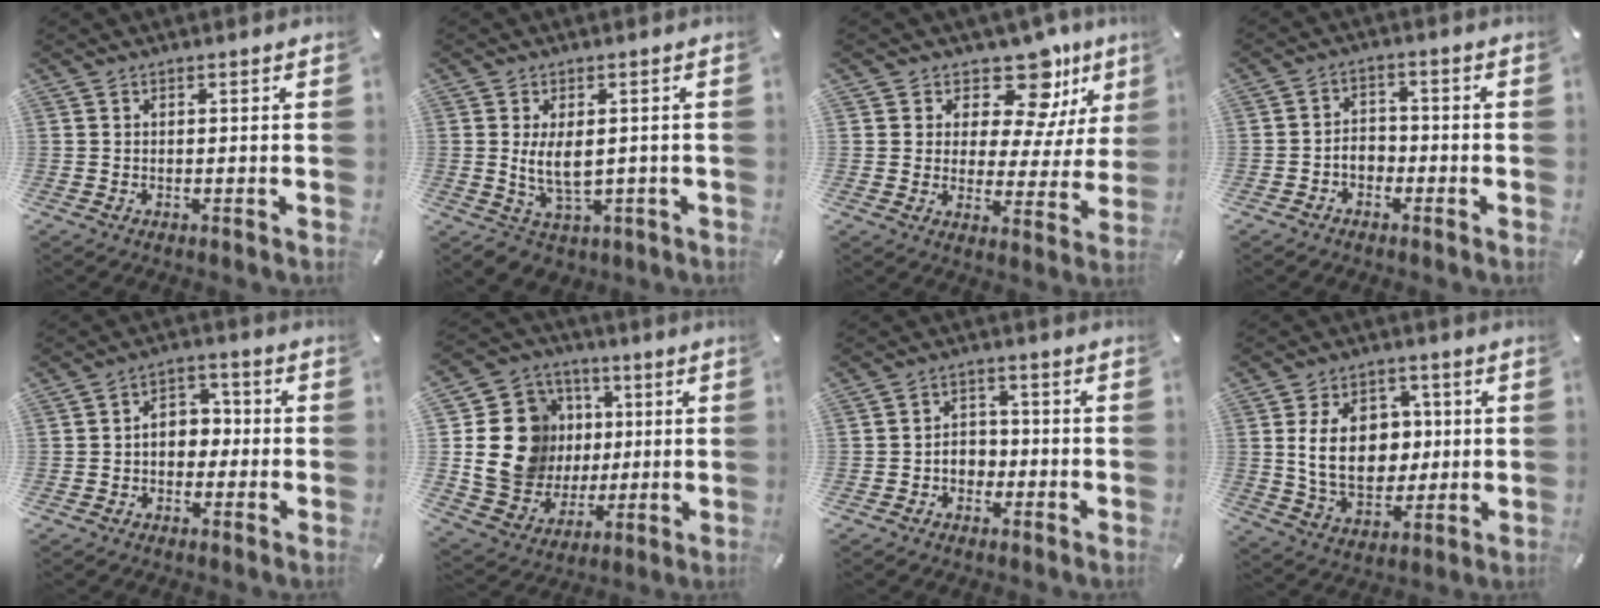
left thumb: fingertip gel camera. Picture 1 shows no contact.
{"total": 7.9, "force": [0.2, 5.3, 5.9], "torque": [-0.102, -0.004, 0.004]}
{"total": 12.7, "force": [9.8, 5.9, 5.5], "torque": [-0.084, -0.089, 0.170]}
{"total": 4.2, "force": [-2.0, 3.3, 1.6], "torque": [-0.029, 0.012, -0.037]}
{"total": 6.4, "force": [-1.1, 5.1, 3.6], "torque": [-0.055, 0.015, -0.023]}
{"total": 17.5, "force": [1.5, 16.2, 6.6], "torque": [-0.127, 0.000, 0.047]}
{"total": 4.9, "force": [-1.7, 4.2, 1.8], "torque": [-0.034, 0.015, -0.030]}
{"total": 15.4, "force": [1.8, 11.5, 10.0], "torque": [-0.193, 0.015, 0.033]}